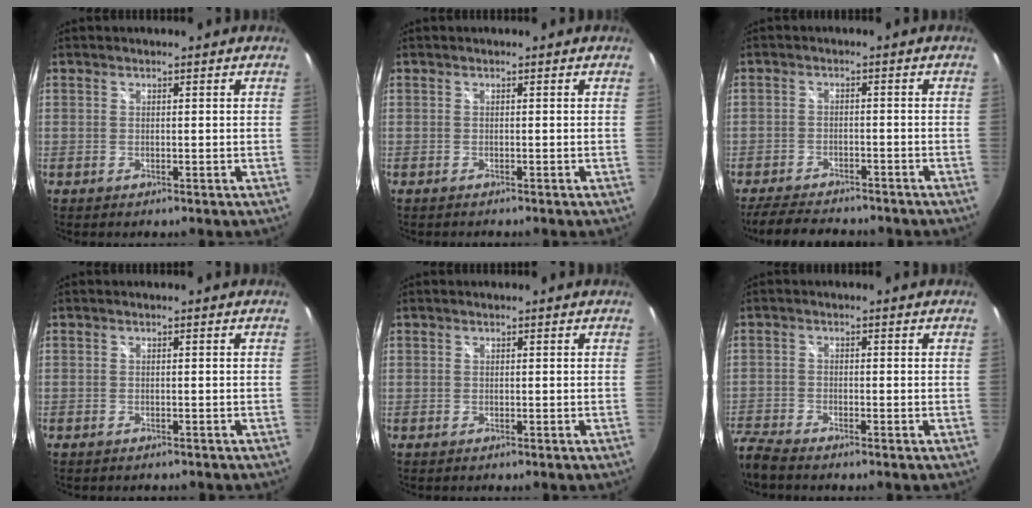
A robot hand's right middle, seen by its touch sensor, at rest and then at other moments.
{"total": 1.3, "force": [-1.2, 0.1, 0.5], "torque": [-0.007, -0.010, -0.017]}
{"total": 8.1, "force": [-7.3, 2.6, 2.6], "torque": [-0.077, 0.005, -0.112]}
{"total": 1.8, "force": [-1.7, 0.6, 0.5], "torque": [-0.014, -0.011, -0.022]}
{"total": 0.0}
{"total": 6.0, "force": [-5.6, 0.8, 1.9], "torque": [-0.067, -0.021, -0.110]}